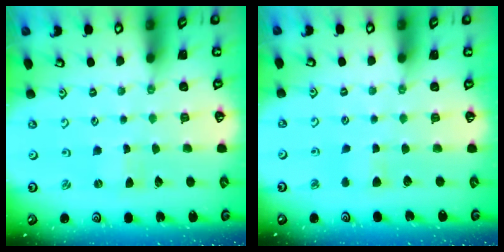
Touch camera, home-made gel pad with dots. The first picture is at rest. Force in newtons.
{"total": 3.8, "press": 3.8, "slide": 0.5}